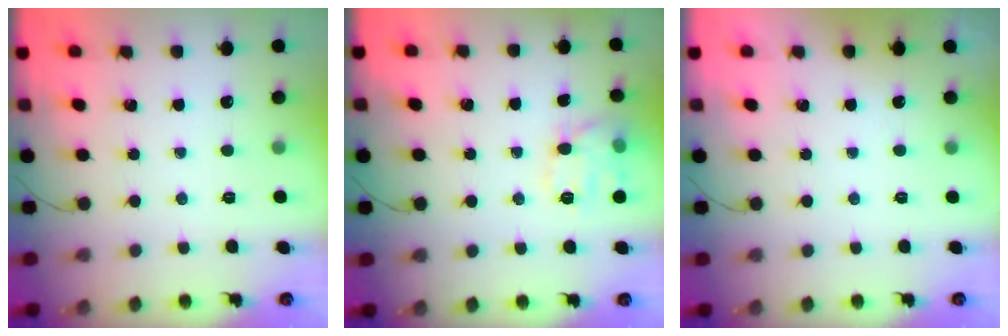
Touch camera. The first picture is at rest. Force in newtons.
{"total": 11.3, "press": 11.3, "slide": 0.3}
{"total": 1.8, "press": 1.8, "slide": 0.3}